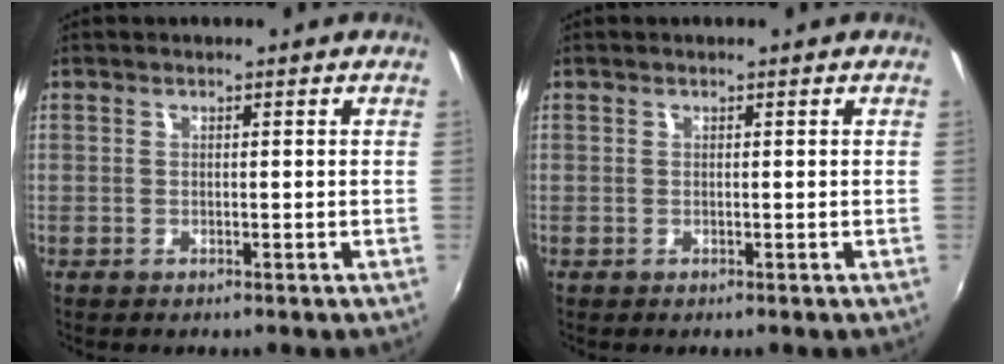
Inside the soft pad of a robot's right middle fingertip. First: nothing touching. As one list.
[{"total": 0.0}]